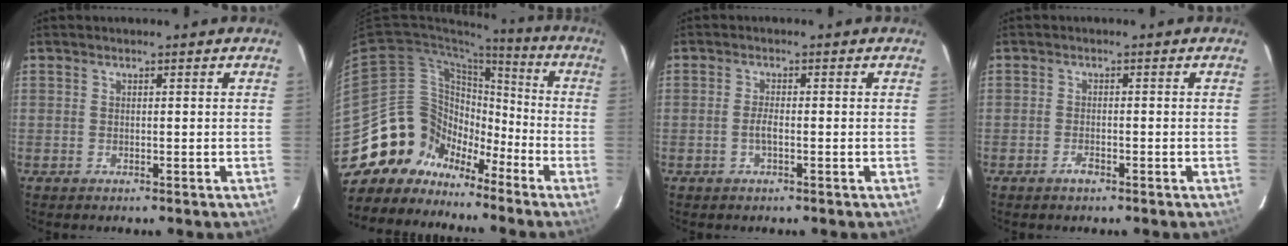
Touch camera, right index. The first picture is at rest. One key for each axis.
{"total": 14.7, "fx": -10.6, "fy": 9.8, "fz": 2.9, "tx": -0.064, "ty": 0.040, "tz": -0.194}
{"total": 1.7, "fx": -0.6, "fy": 0.5, "fz": 1.5, "tx": -0.032, "ty": -0.001, "tz": -0.012}
{"total": 1.7, "fx": -1.2, "fy": 0.5, "fz": 1.1, "tx": -0.024, "ty": -0.001, "tz": -0.021}